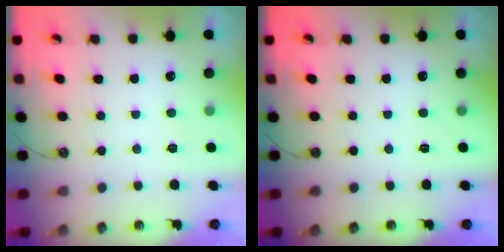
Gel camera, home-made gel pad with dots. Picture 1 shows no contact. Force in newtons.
{"total": 0.0}